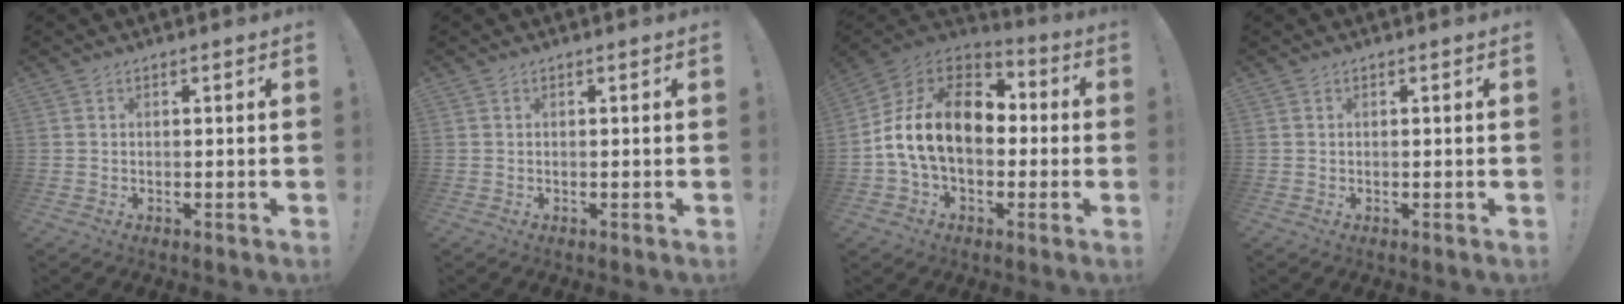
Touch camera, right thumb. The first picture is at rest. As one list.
[{"total": 0.0}, {"total": 19.2, "force": [1.3, 12.7, 14.3], "torque": [-0.238, 0.021, 0.034]}, {"total": 0.0}]